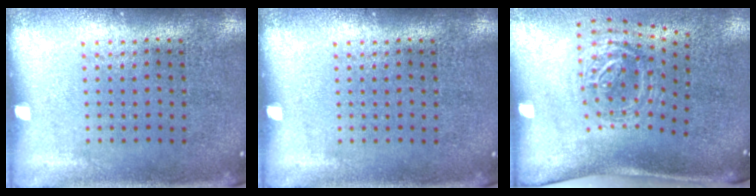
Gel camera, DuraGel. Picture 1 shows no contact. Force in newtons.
{"total": 0.0}
{"total": 1.7, "press": 1.2, "slide": 1.2}